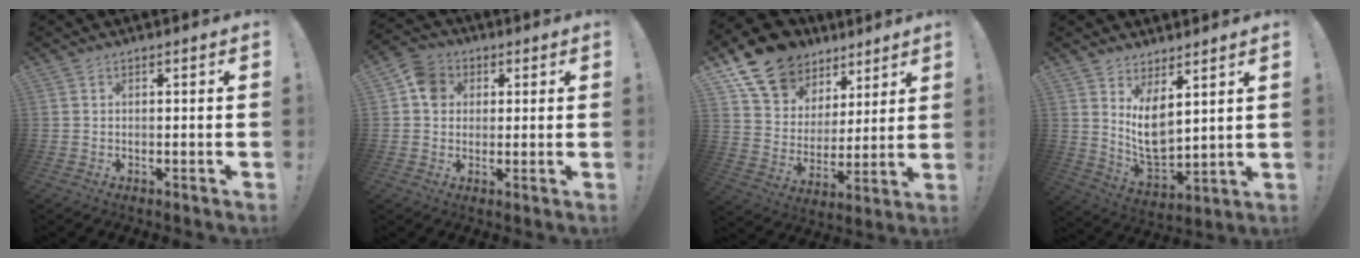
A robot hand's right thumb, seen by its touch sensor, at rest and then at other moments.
{"total": 7.3, "force": [1.9, 6.2, 3.2], "torque": [-0.032, 0.005, 0.037]}
{"total": 16.1, "force": [11.1, 10.6, 4.9], "torque": [-0.088, -0.072, 0.219]}
{"total": 9.8, "force": [5.1, 5.1, 6.7], "torque": [-0.120, -0.050, 0.100]}